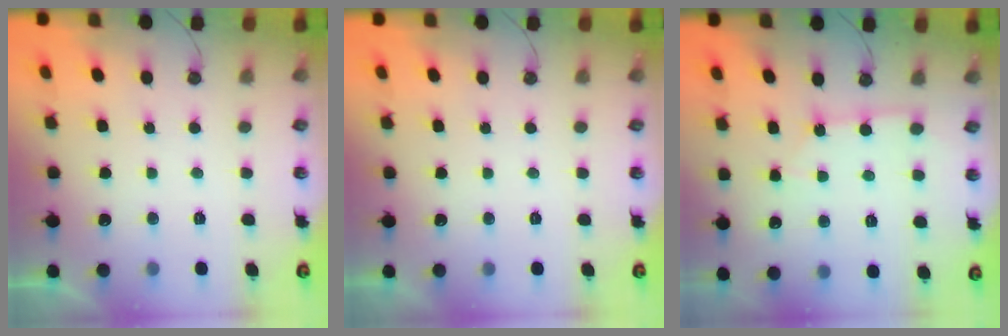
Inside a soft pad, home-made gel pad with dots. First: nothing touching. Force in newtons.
{"total": 0.0}
{"total": 2.5, "press": 2.5, "slide": 0.3}